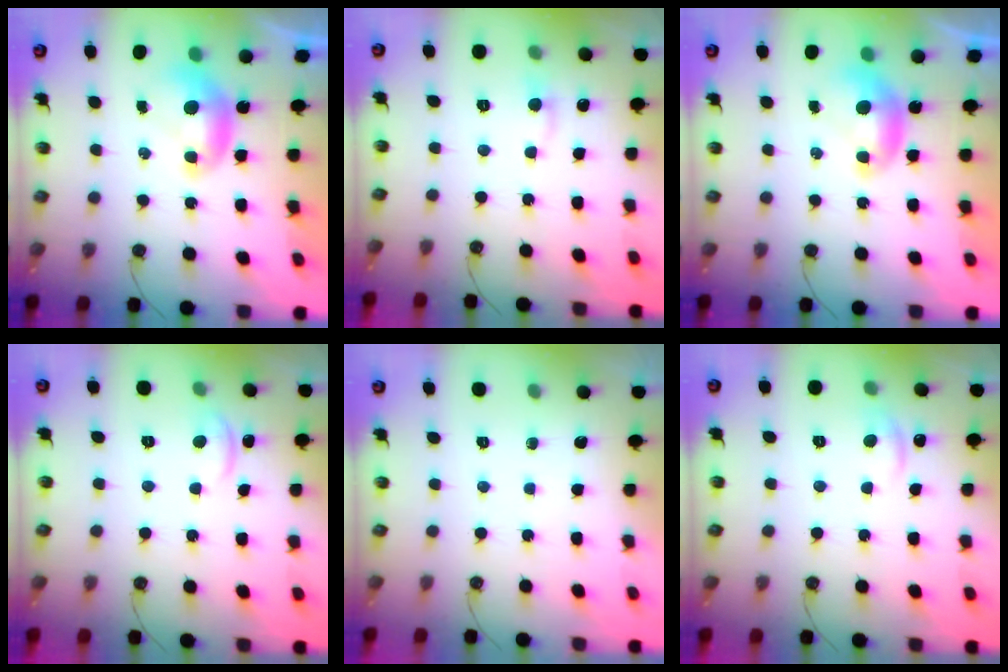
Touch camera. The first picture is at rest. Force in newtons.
{"total": 0.7, "press": 0.3, "slide": 0.7}
{"total": 0.0}
{"total": 1.5, "press": 1.3, "slide": 0.6}
{"total": 0.0}
{"total": 1.6, "press": 1.3, "slide": 0.8}